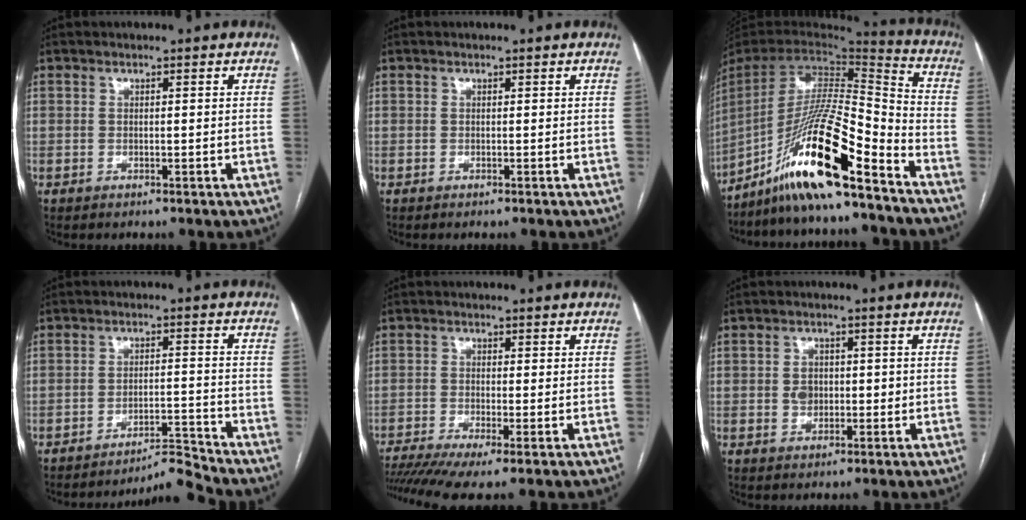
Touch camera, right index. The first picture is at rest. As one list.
[{"total": 0.0}, {"total": 19.9, "force": [-13.5, 1.1, 14.6], "torque": [-0.295, -0.007, -0.250]}, {"total": 5.1, "force": [-4.7, -2.1, -0.5], "torque": [0.011, 0.004, -0.074]}, {"total": 8.7, "force": [-5.8, 1.4, 6.4], "torque": [-0.118, -0.008, -0.101]}, {"total": 3.3, "force": [0.1, 2.7, 1.8], "torque": [-0.027, 0.010, 0.005]}]